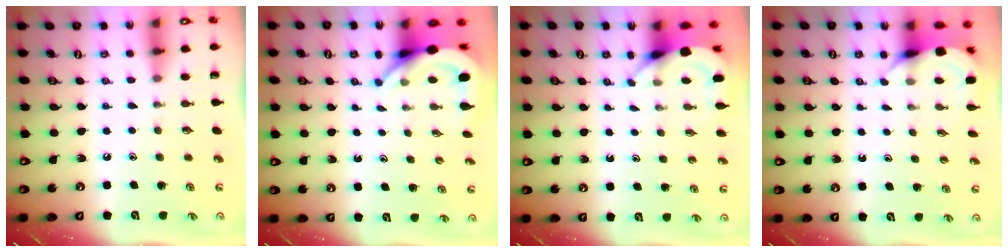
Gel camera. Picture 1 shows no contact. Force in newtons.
{"total": 5.2, "press": 5.2, "slide": 0.4}
{"total": 3.7, "press": 3.7, "slide": 0.2}
{"total": 5.0, "press": 4.9, "slide": 0.5}